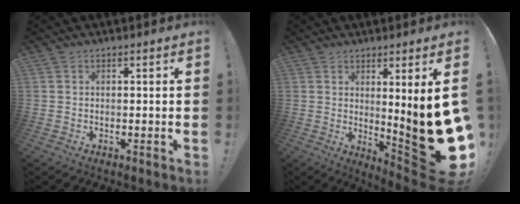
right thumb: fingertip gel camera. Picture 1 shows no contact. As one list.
[{"total": 16.1, "force": [1.3, 2.0, 15.9], "torque": [-0.209, -0.044, 0.032]}]